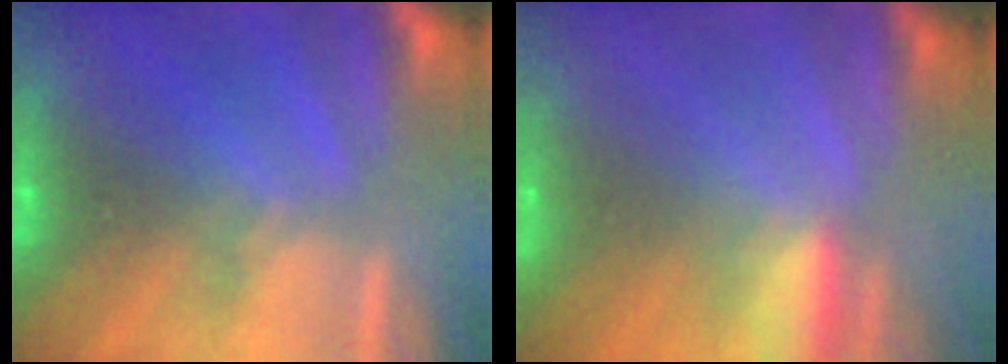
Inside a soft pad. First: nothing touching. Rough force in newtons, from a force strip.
{"total": 2.9}